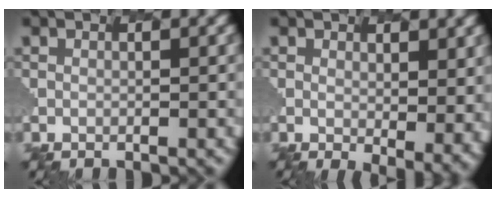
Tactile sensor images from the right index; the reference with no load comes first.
{"total": 3.4, "force": [0.0, 1.2, 3.2], "torque": [-0.052, -0.014, 0.006]}